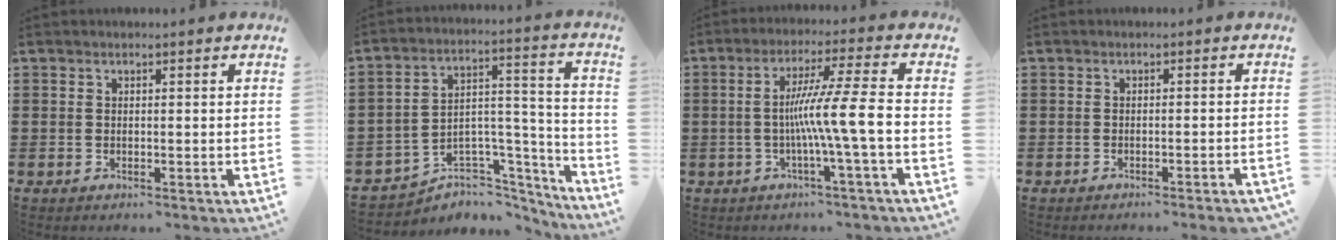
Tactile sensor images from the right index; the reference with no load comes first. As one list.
[{"total": 4.2, "force": [-2.8, 3.2, 0.4], "torque": [-0.021, -0.006, -0.053]}, {"total": 9.6, "force": [-1.9, -0.8, 9.3], "torque": [-0.163, -0.003, -0.041]}, {"total": 1.5, "force": [-1.3, -0.1, 0.7], "torque": [-0.012, -0.001, -0.025]}]